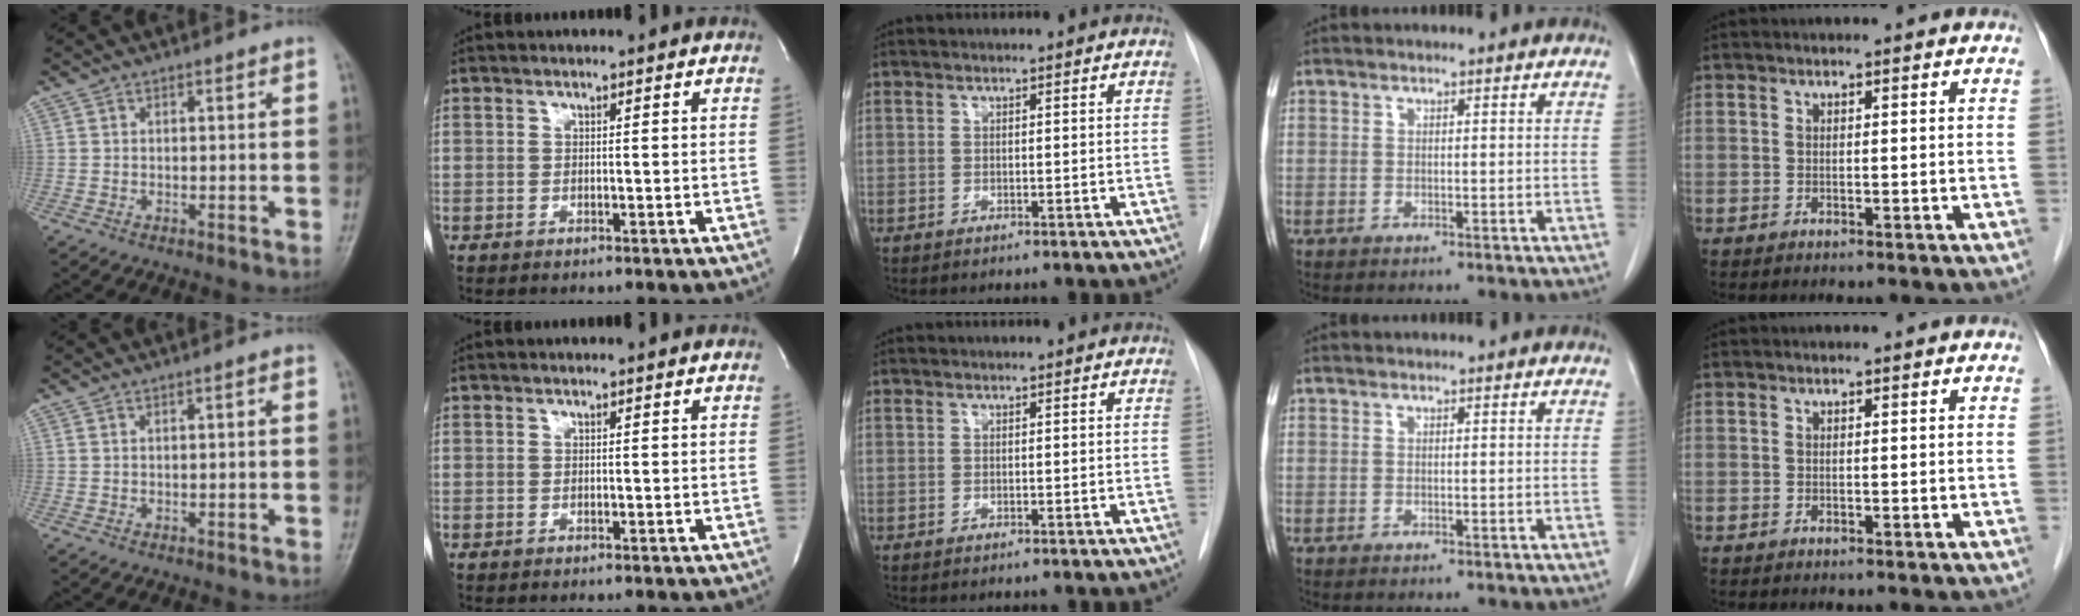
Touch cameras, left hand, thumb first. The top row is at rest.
{"thumb": {"total": 0.5, "force": [-0.1, 0.2, 0.5], "torque": [-0.004, 0.008, -0.001]}}